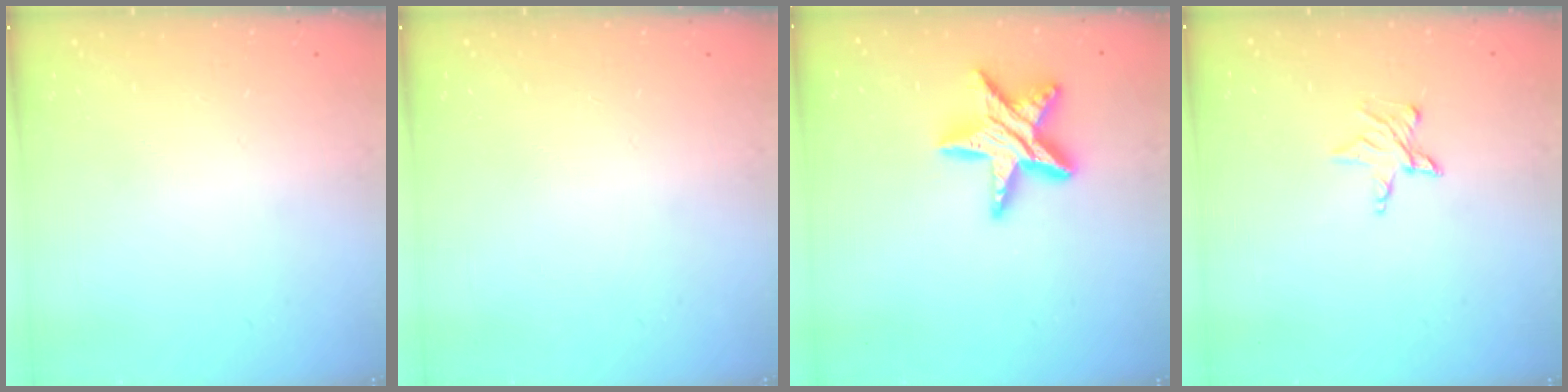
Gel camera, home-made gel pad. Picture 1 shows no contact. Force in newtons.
{"total": 0.0}
{"total": 14.9, "press": 14.8, "slide": 1.0}
{"total": 4.9, "press": 4.9, "slide": 0.4}